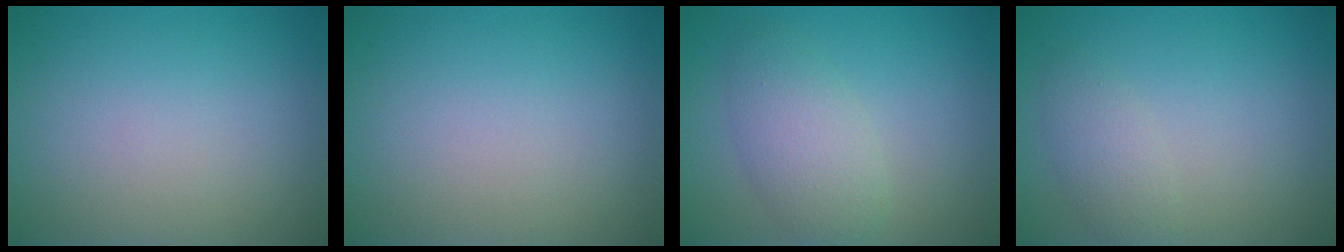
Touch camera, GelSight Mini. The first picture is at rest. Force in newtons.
{"total": 0.0}
{"total": 3.7, "press": 3.7, "slide": 0.1}
{"total": 1.9, "press": 1.9, "slide": 0.1}